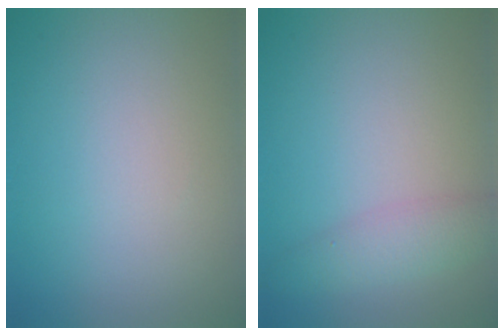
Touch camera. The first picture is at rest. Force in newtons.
{"total": 2.8, "press": 2.8, "slide": 0.1}